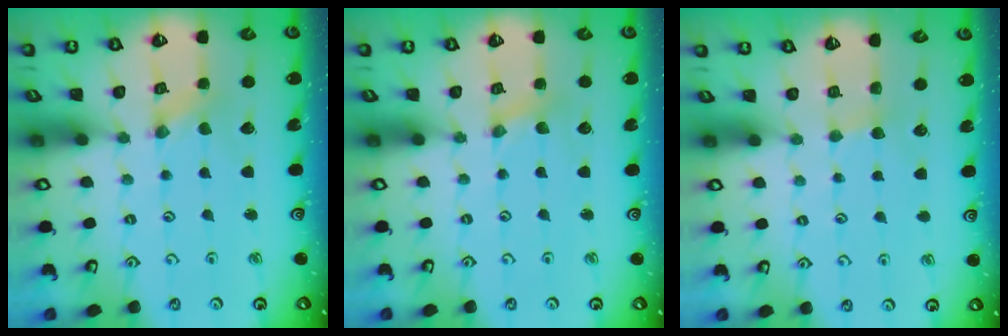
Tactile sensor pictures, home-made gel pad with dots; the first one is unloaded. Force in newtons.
{"total": 0.6, "press": 0.6, "slide": 0.1}
{"total": 2.4, "press": 2.4, "slide": 0.4}